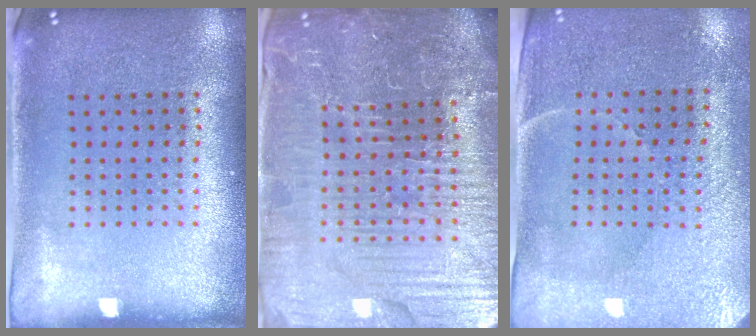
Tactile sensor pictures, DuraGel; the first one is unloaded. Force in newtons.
{"total": 6.2, "press": 5.6, "slide": 2.7}
{"total": 3.3, "press": 3.0, "slide": 1.3}